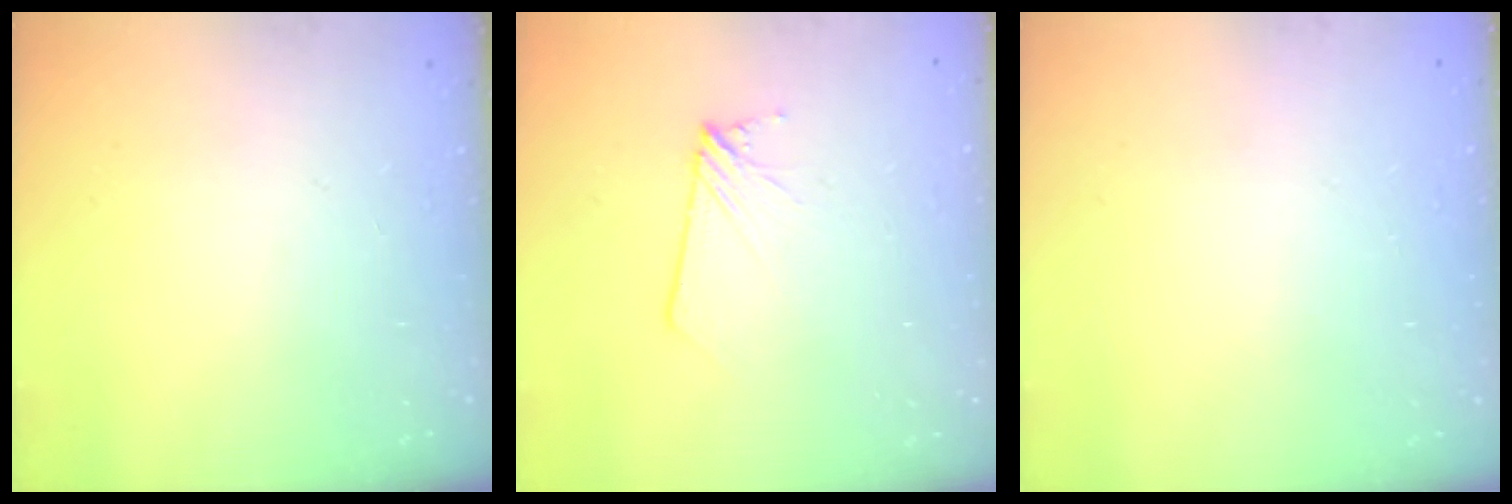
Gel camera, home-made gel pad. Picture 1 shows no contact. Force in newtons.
{"total": 2.8, "press": 2.8, "slide": 0.4}
{"total": 0.0}